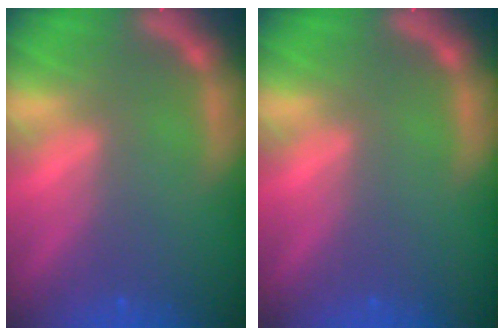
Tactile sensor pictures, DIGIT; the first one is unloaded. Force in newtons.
{"total": 0.0}